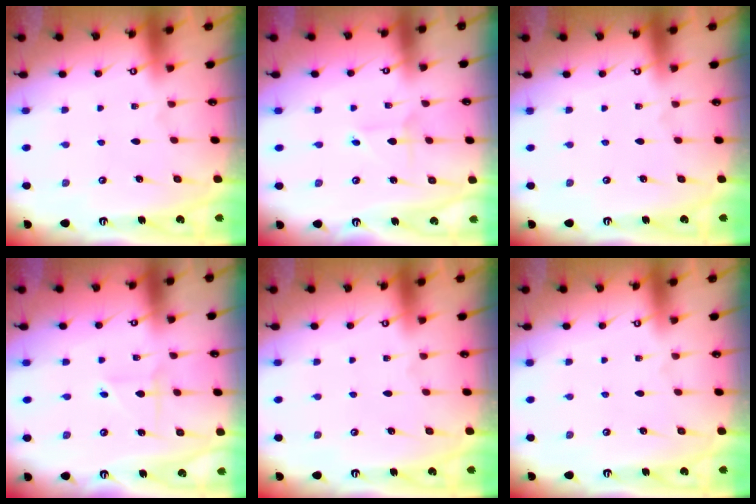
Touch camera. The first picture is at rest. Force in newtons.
{"total": 2.0, "press": 2.0, "slide": 0.3}
{"total": 0.0}
{"total": 2.7, "press": 2.7, "slide": 0.1}
{"total": 0.0}
{"total": 0.0}